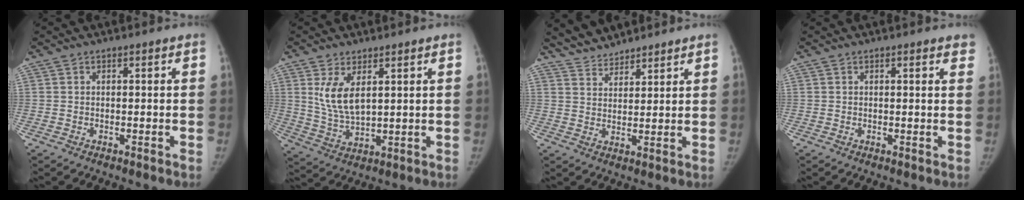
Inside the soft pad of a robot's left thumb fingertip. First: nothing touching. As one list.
[{"total": 7.6, "force": [2.9, 3.6, 6.0], "torque": [-0.108, -0.019, 0.069]}, {"total": 5.8, "force": [5.6, 1.6, 0.7], "torque": [-0.001, -0.017, 0.106]}, {"total": 2.7, "force": [2.0, 0.6, 1.7], "torque": [-0.007, -0.001, 0.016]}]